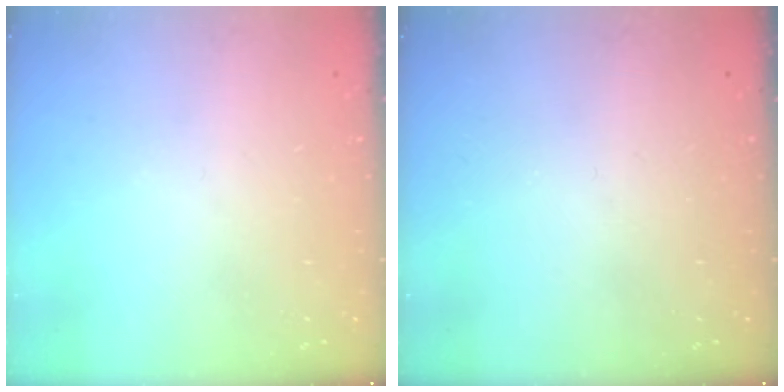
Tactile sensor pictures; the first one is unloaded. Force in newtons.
{"total": 0.0}